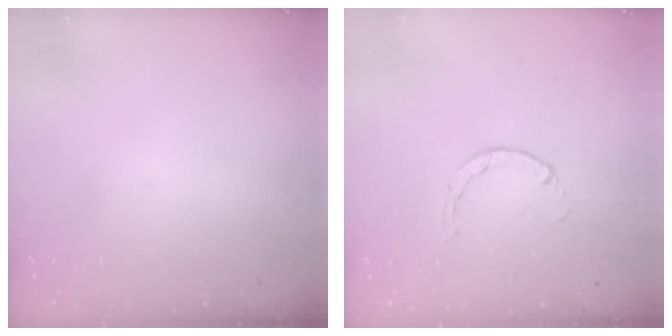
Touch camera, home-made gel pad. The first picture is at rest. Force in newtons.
{"total": 0.6, "press": 0.6, "slide": 0.2}